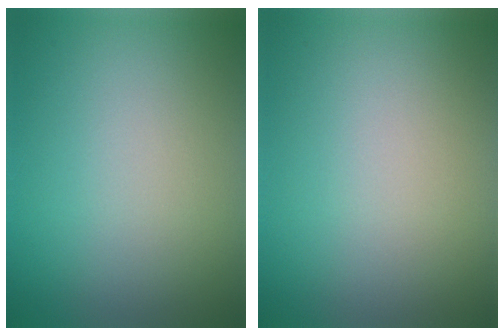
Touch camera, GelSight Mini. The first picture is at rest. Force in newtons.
{"total": 0.0}